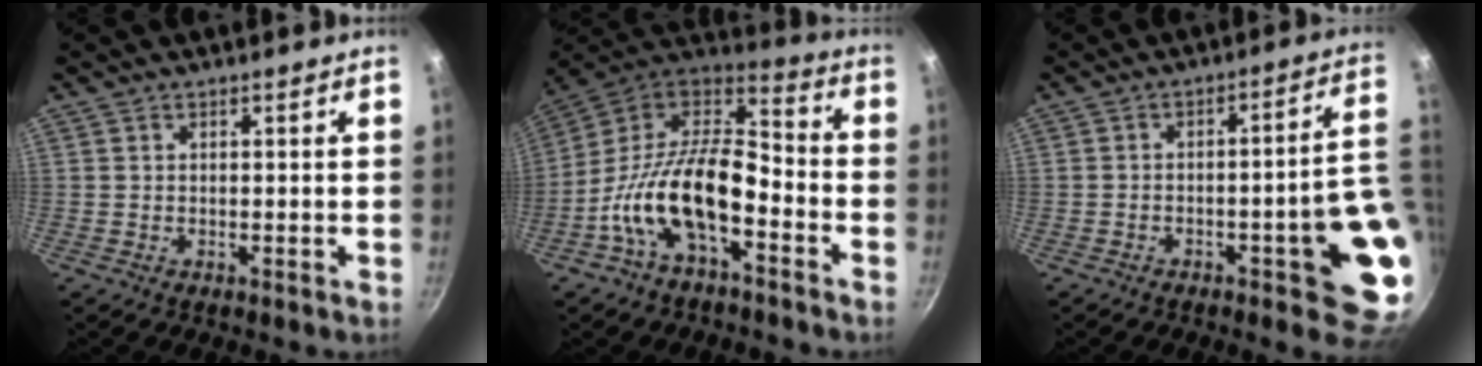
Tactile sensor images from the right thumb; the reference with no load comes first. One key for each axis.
{"total": 19.1, "fx": -6.8, "fy": 9.6, "fz": 15.1, "tx": -0.266, "ty": 0.062, "tz": -0.147}
{"total": 15.3, "fx": -3.4, "fy": 3.9, "fz": 14.4, "tx": -0.138, "ty": 0.020, "tz": -0.042}